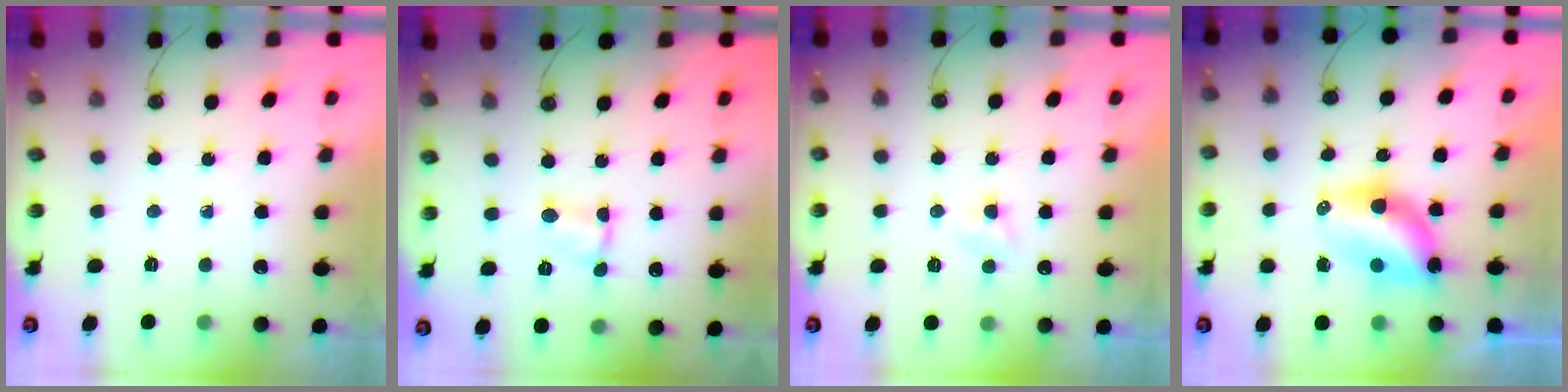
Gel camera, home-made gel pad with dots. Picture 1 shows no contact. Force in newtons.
{"total": 1.8, "press": 1.8, "slide": 0.3}
{"total": 2.9, "press": 2.8, "slide": 0.5}
{"total": 8.9, "press": 8.1, "slide": 3.8}